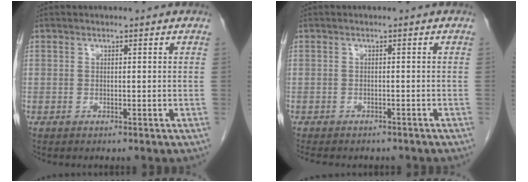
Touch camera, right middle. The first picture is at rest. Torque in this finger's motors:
{"motor_torque": [0.43, -0.32, 0.04, 0.04]}